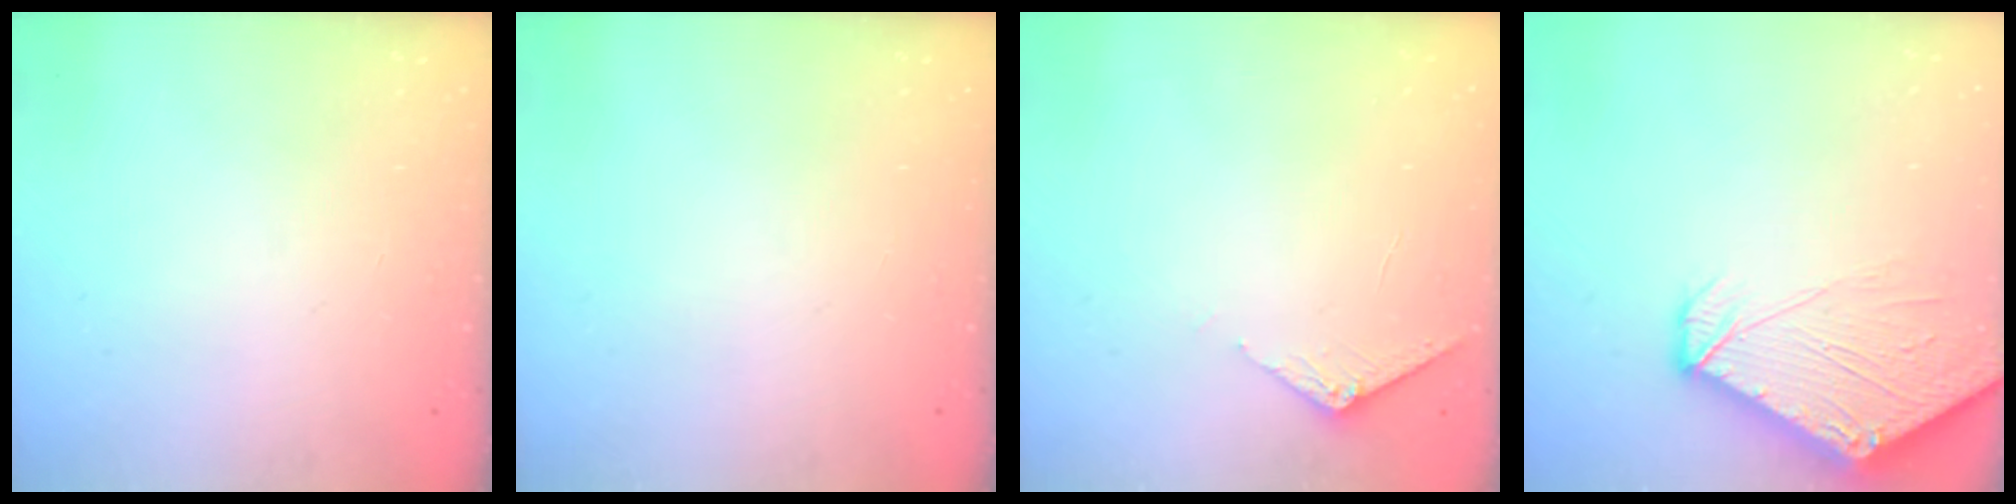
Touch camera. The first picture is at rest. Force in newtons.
{"total": 0.0}
{"total": 2.9, "press": 2.9, "slide": 0.3}
{"total": 11.1, "press": 11.0, "slide": 1.2}